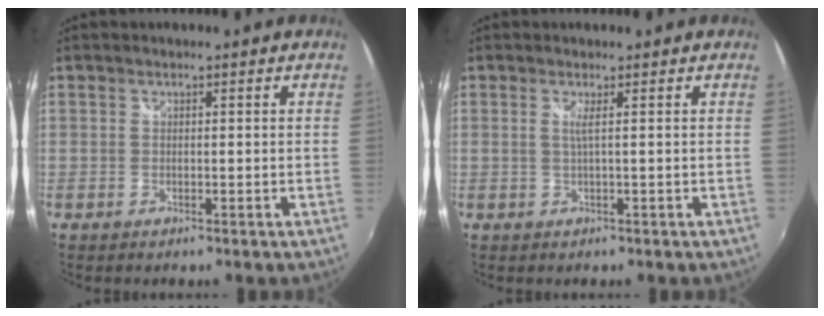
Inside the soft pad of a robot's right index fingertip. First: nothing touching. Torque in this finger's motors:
{"motor_torque": [0.00, 0.02, 0.02, 0.04]}